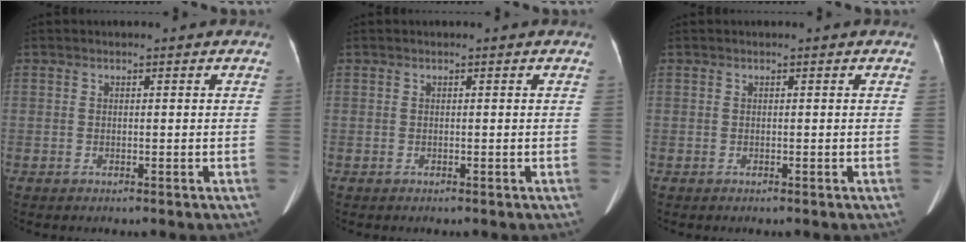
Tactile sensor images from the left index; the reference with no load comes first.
{"total": 0.0}
{"total": 0.0}